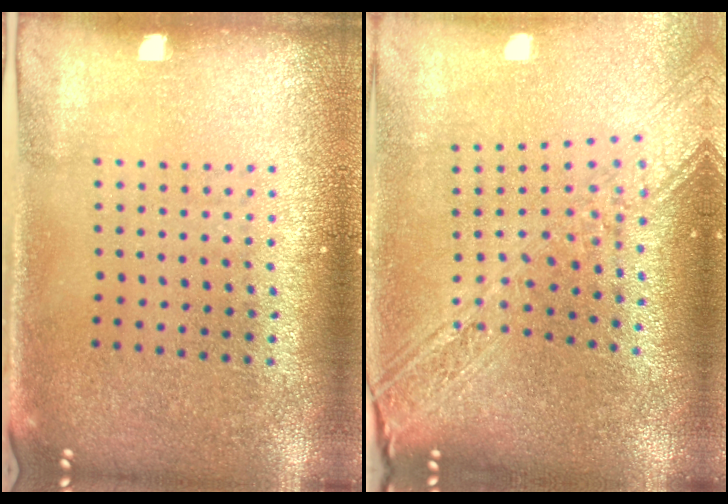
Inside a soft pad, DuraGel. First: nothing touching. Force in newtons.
{"total": 2.9, "press": 2.3, "slide": 1.9}